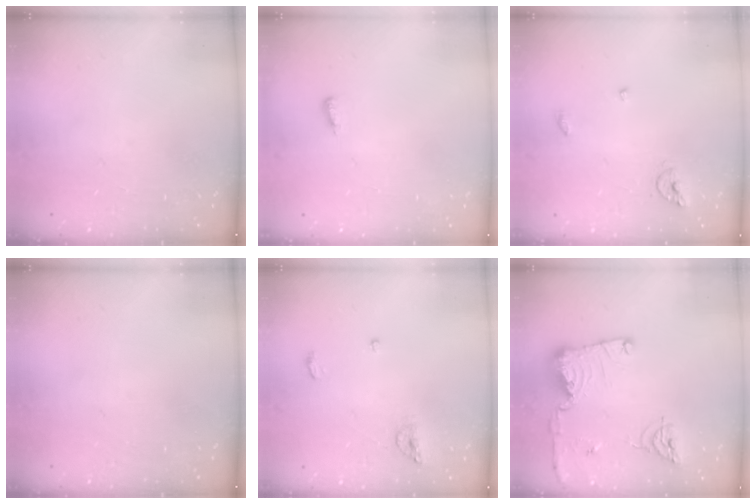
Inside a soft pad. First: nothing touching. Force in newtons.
{"total": 3.6, "press": 2.7, "slide": 2.5}
{"total": 5.8, "press": 5.8, "slide": 0.4}
{"total": 0.0}
{"total": 5.9, "press": 5.6, "slide": 1.7}
{"total": 14.9, "press": 14.8, "slide": 1.6}